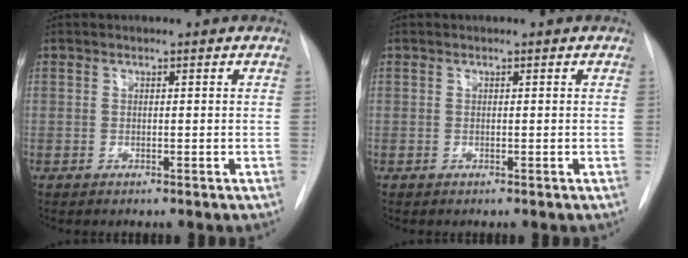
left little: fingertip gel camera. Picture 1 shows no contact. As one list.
[{"total": 0.0}]